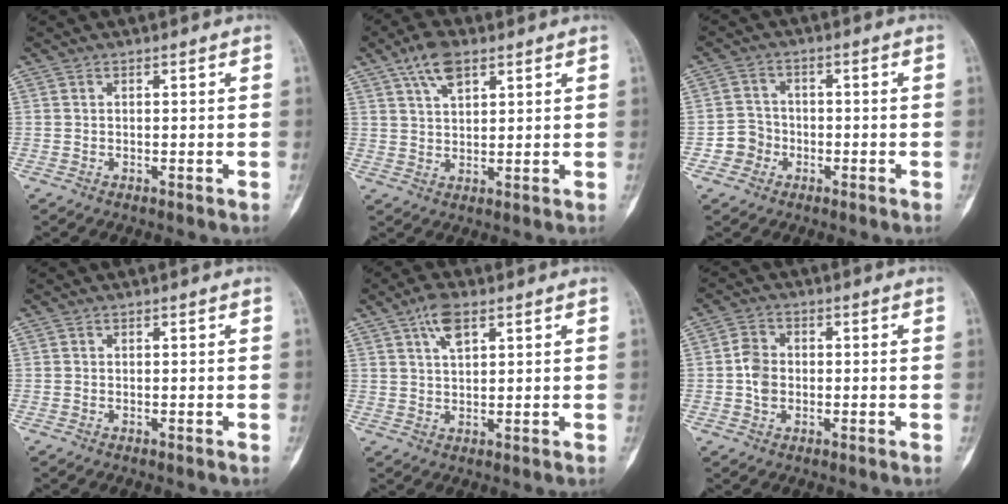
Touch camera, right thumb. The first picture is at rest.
{"total": 6.4, "force": [3.8, 3.1, 4.2], "torque": [-0.066, -0.008, 0.068]}
{"total": 4.4, "force": [-1.7, 4.0, 0.6], "torque": [0.013, 0.019, -0.037]}
{"total": 0.0}
{"total": 4.8, "force": [2.5, 2.0, 3.6], "torque": [-0.064, -0.004, 0.046]}
{"total": 4.5, "force": [-0.5, 3.6, 2.6], "torque": [-0.038, 0.008, -0.014]}